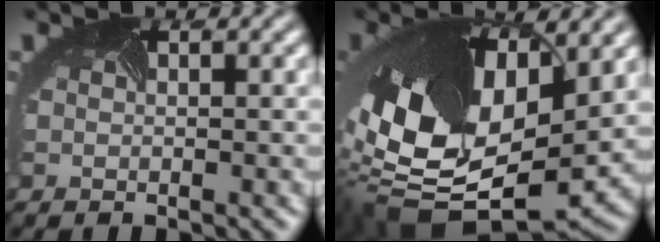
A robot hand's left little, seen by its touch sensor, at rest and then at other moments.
{"total": 15.9, "force": [0.7, 9.3, 12.9], "torque": [-0.297, -0.025, 0.024]}